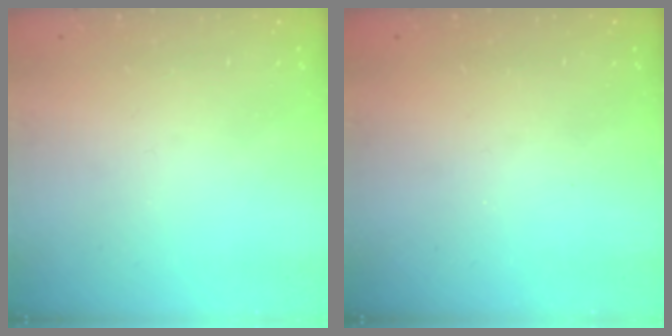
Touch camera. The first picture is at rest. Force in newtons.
{"total": 0.0}